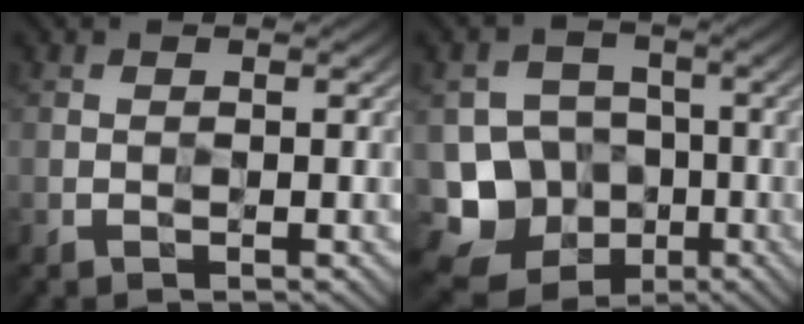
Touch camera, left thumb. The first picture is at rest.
{"total": 11.6, "force": [-5.2, 9.9, 3.1], "torque": [-0.087, -0.035, -0.098]}